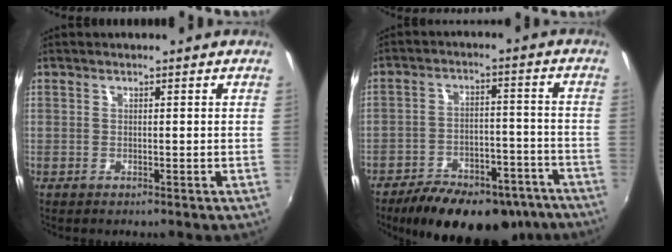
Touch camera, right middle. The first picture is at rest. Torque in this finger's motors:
{"motor_torque": [1.07, -1.07, 0.34, 0.15]}